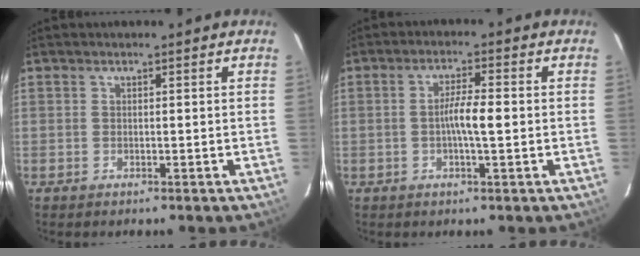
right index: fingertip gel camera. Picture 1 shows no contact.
{"total": 5.0, "force": [-0.5, 0.7, 4.9], "torque": [-0.092, 0.007, -0.010]}